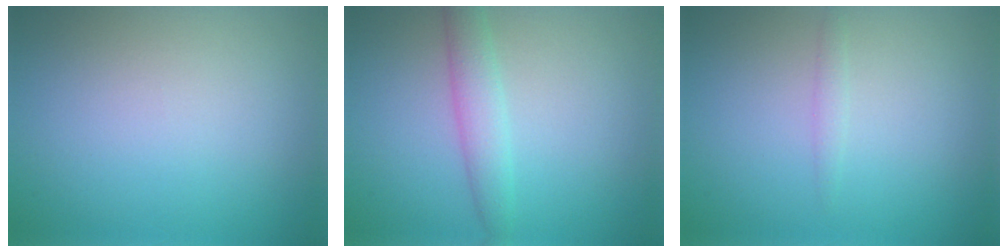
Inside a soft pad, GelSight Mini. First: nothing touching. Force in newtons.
{"total": 2.6, "press": 2.6, "slide": 0.1}
{"total": 0.8, "press": 0.8, "slide": 0.0}